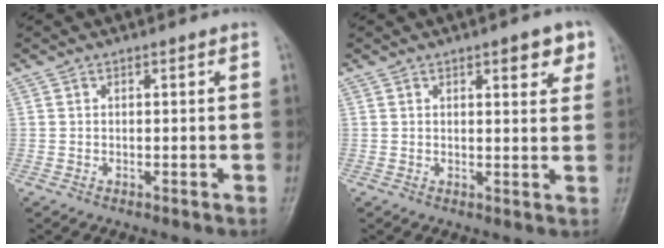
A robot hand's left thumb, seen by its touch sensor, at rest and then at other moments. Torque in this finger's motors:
{"motor_torque": [0.66, 0.67, 0.37, -0.35, 0.00]}